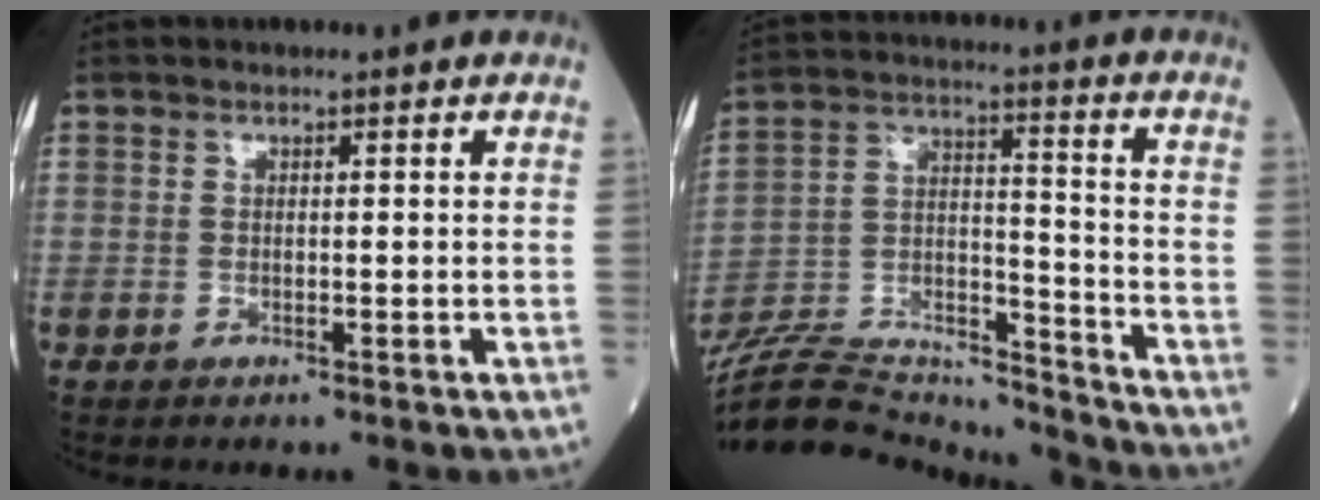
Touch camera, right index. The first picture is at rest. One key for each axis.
{"total": 20.4, "fx": -19.7, "fy": 2.5, "fz": 4.8, "tx": -0.111, "ty": 0.020, "tz": -0.325}